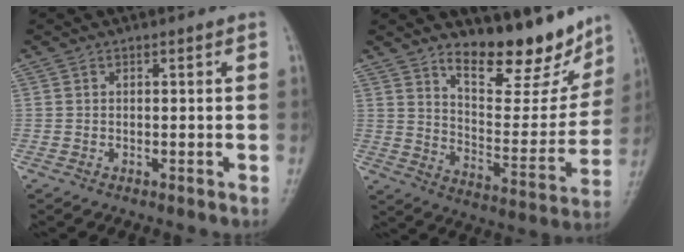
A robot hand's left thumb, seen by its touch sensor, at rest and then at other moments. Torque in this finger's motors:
{"motor_torque": [2.66, 2.34, 0.31, -0.11, 0.03]}